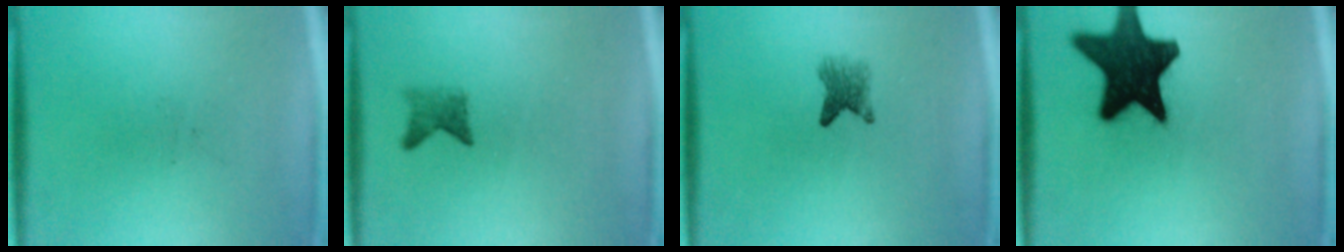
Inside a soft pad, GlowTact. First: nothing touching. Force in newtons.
{"total": 2.0}
{"total": 2.9}
{"total": 18.0}